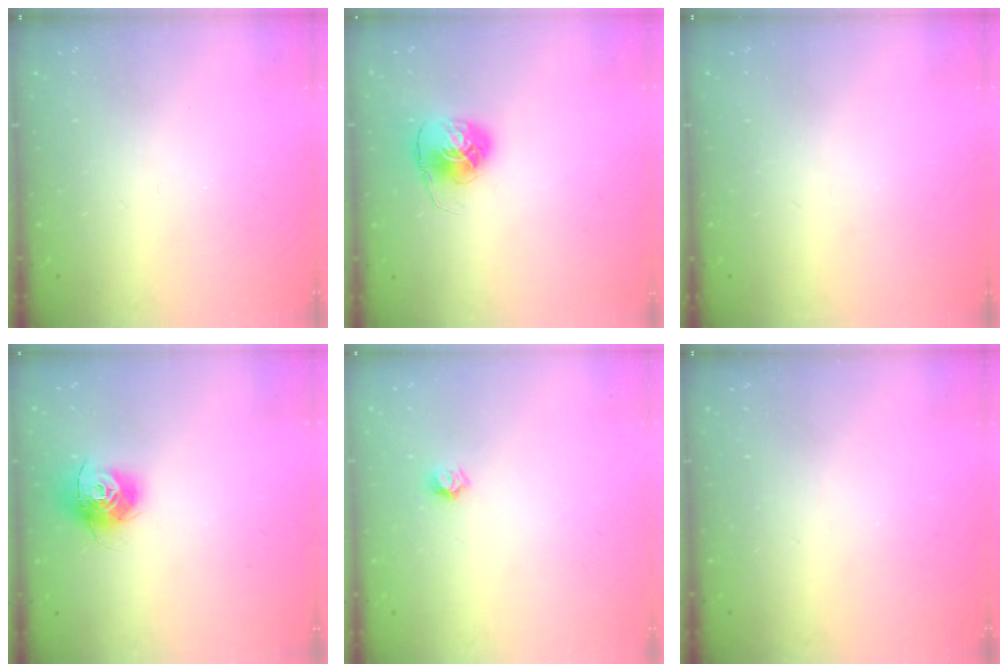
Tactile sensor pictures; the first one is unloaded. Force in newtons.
{"total": 6.8, "press": 6.8, "slide": 0.3}
{"total": 0.0}
{"total": 12.1, "press": 12.1, "slide": 0.8}
{"total": 3.7, "press": 3.6, "slide": 0.2}
{"total": 0.0}